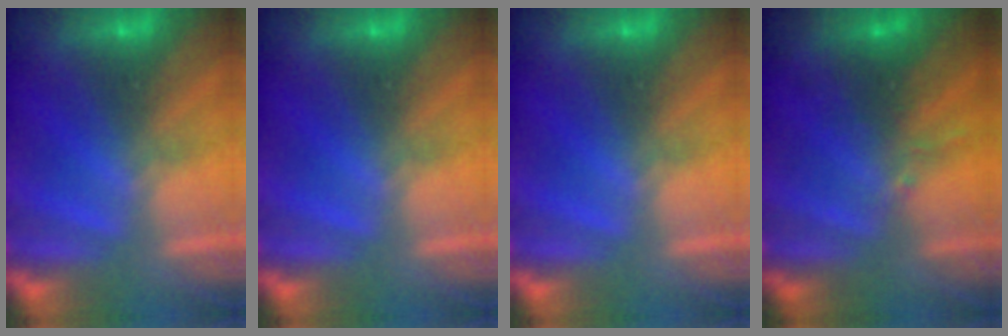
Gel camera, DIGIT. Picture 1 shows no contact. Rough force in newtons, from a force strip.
{"total": 0.0}
{"total": 0.0}
{"total": 7.7}